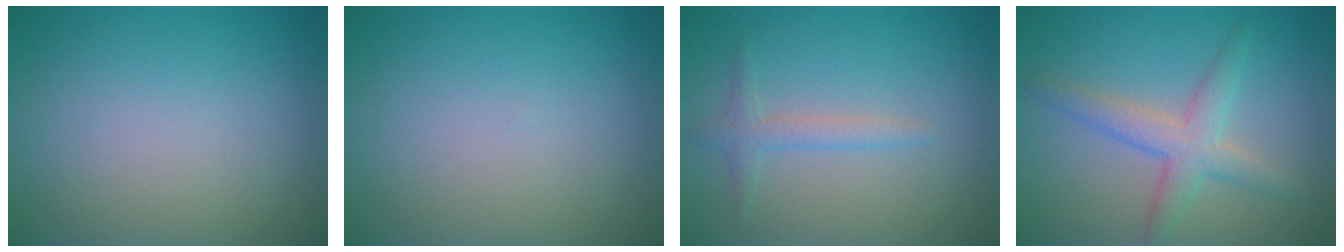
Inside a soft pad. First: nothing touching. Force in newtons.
{"total": 0.0}
{"total": 1.7, "press": 1.7, "slide": 0.1}
{"total": 3.5, "press": 3.5, "slide": 0.2}